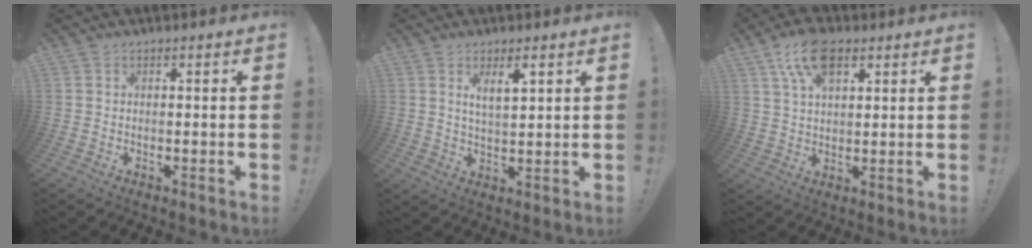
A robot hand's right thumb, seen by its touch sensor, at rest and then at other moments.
{"total": 5.9, "force": [3.2, 1.9, 4.5], "torque": [-0.072, -0.013, 0.054]}
{"total": 11.5, "force": [6.0, 5.9, 7.9], "torque": [-0.133, -0.009, 0.112]}